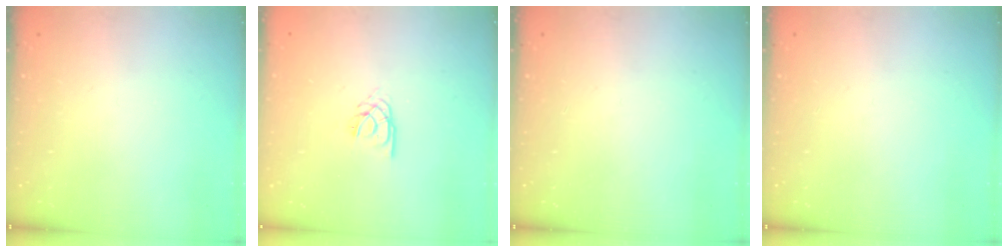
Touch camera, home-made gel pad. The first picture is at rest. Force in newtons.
{"total": 2.2, "press": 2.2, "slide": 0.4}
{"total": 0.0}
{"total": 0.0}